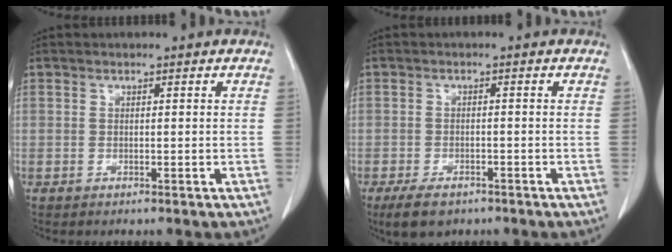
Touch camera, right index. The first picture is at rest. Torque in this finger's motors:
{"motor_torque": [-0.06, -0.15, -0.07, -0.02]}